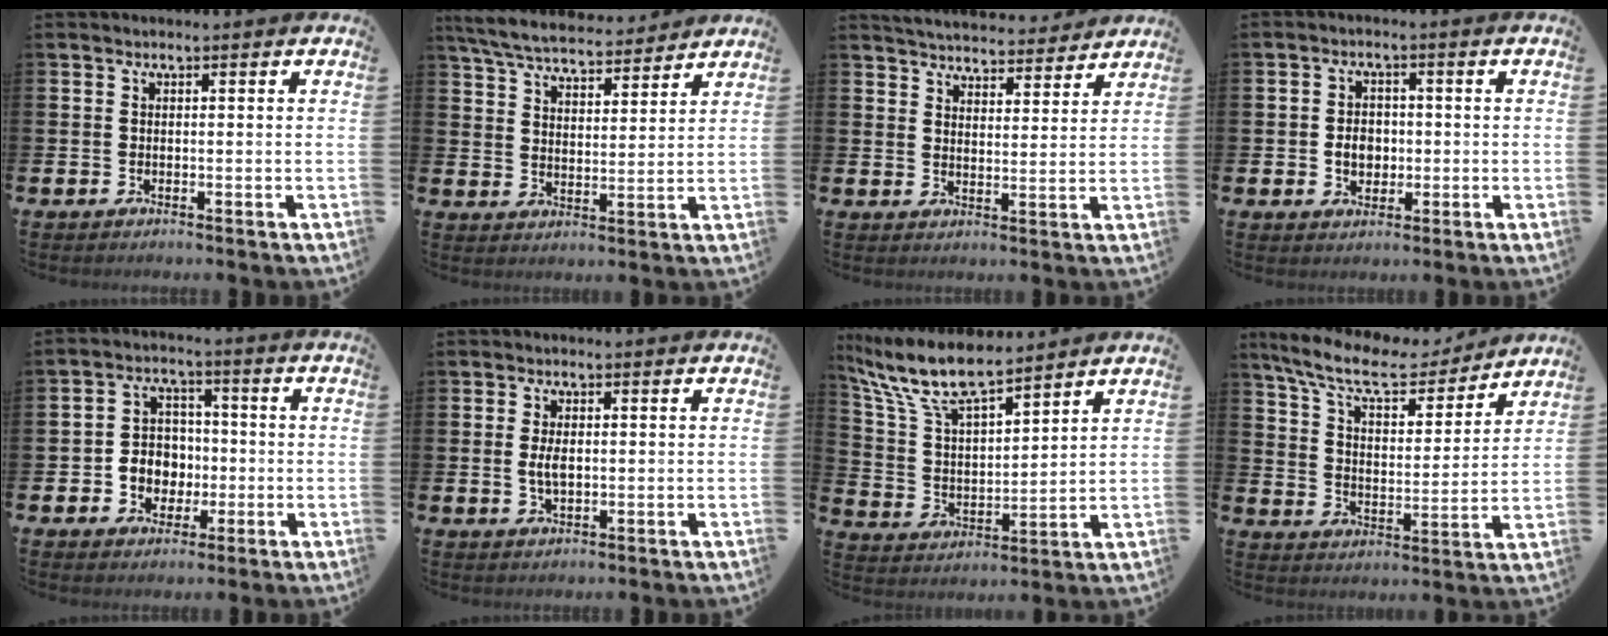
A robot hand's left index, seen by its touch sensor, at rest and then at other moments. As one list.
[{"total": 6.5, "force": [6.2, 1.3, 1.5], "torque": [-0.056, -0.033, 0.110]}, {"total": 4.9, "force": [4.8, 0.8, 0.0], "torque": [-0.012, -0.037, 0.083]}, {"total": 3.4, "force": [-0.4, 2.7, 2.0], "torque": [-0.014, -0.004, -0.018]}, {"total": 5.0, "force": [-0.7, 4.7, 1.5], "torque": [-0.029, 0.006, -0.021]}, {"total": 2.9, "force": [0.1, 1.4, 2.5], "torque": [-0.037, 0.000, -0.003]}, {"total": 9.8, "force": [8.6, 1.8, 4.4], "torque": [-0.124, -0.042, 0.153]}, {"total": 10.0, "force": [8.6, 2.6, 4.4], "torque": [-0.110, -0.052, 0.143]}]